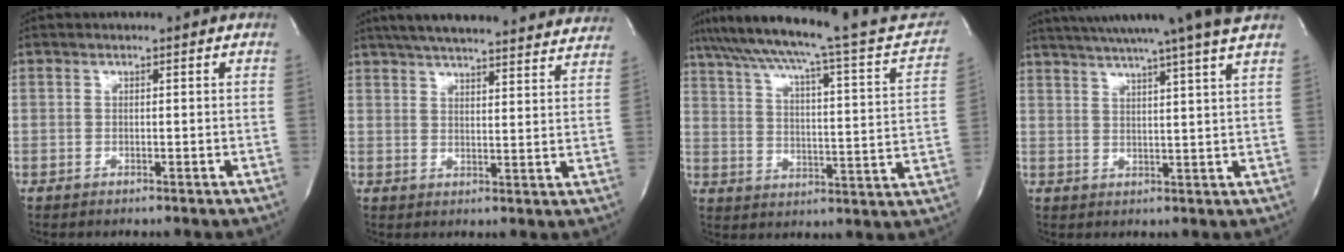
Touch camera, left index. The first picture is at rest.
{"total": 28.2, "force": [25.4, 4.3, 11.6], "torque": [-0.192, -0.011, 0.315]}
{"total": 28.1, "force": [24.8, 2.2, 12.9], "torque": [-0.199, -0.028, 0.318]}
{"total": 17.8, "force": [15.2, -2.0, 9.0], "torque": [-0.154, -0.012, 0.205]}